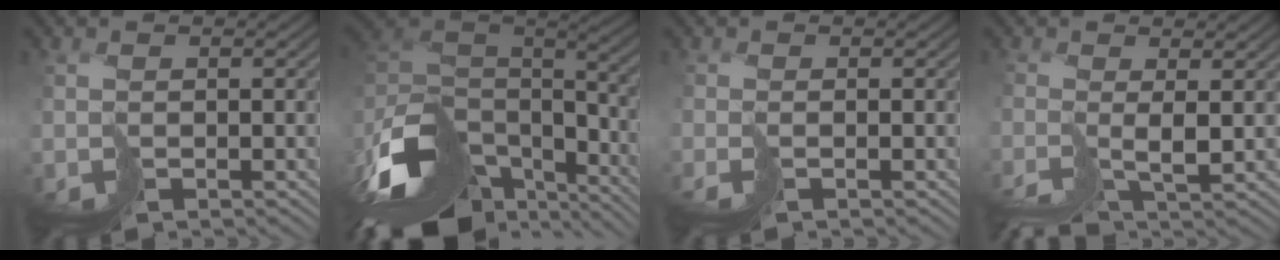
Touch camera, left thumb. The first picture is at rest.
{"total": 15.3, "force": [-8.4, 7.4, 10.4], "torque": [-0.261, -0.011, -0.128]}
{"total": 1.3, "force": [-0.2, -1.0, -0.8], "torque": [0.023, 0.005, -0.003]}
{"total": 2.5, "force": [-1.6, -0.6, 1.8], "torque": [-0.023, -0.007, -0.032]}